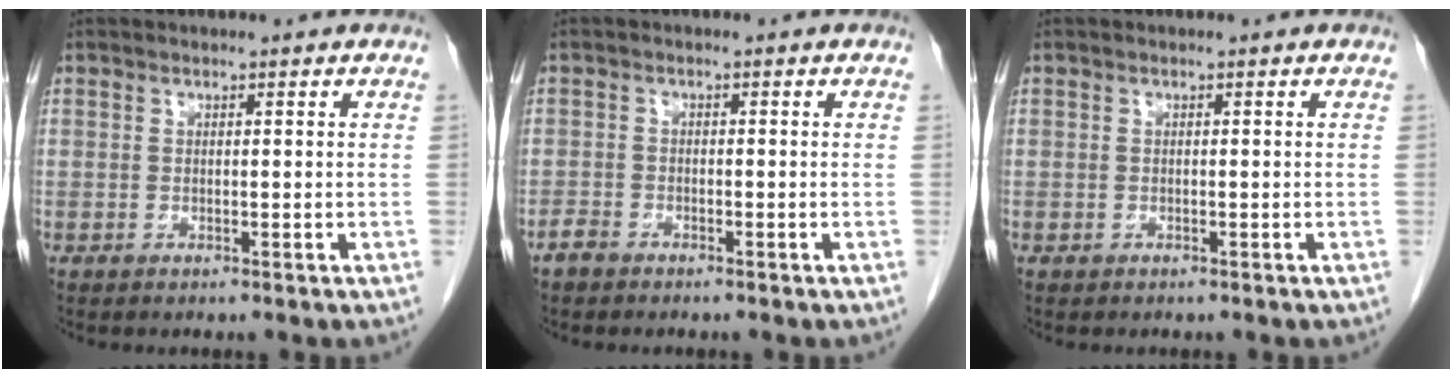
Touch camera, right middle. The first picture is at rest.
{"total": 1.8, "force": [-1.5, 0.8, 0.5], "torque": [-0.016, 0.001, -0.026]}
{"total": 0.0}